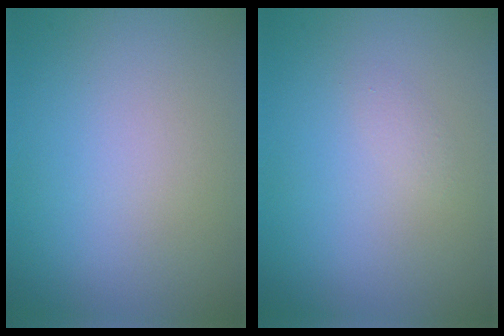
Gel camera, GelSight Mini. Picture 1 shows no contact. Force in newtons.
{"total": 0.6, "press": 0.6, "slide": 0.1}